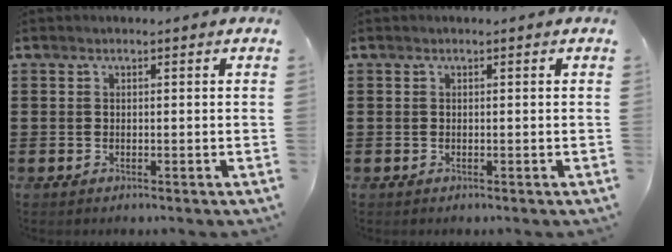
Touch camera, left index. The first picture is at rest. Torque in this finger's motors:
{"motor_torque": [0.00, 0.00, 0.00, 0.00]}